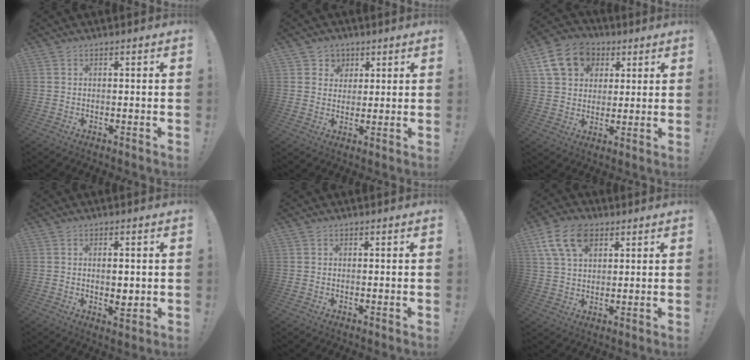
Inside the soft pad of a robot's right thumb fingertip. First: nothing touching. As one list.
[{"total": 5.2, "force": [1.9, 4.9, 0.4], "torque": [-0.006, -0.014, 0.035]}, {"total": 14.8, "force": [5.7, 11.7, 6.9], "torque": [-0.094, -0.014, 0.114]}, {"total": 3.9, "force": [0.3, 1.9, 3.4], "torque": [-0.045, -0.002, 0.003]}, {"total": 0.0}, {"total": 12.7, "force": [6.1, 8.1, 7.7], "torque": [-0.144, -0.010, 0.117]}]